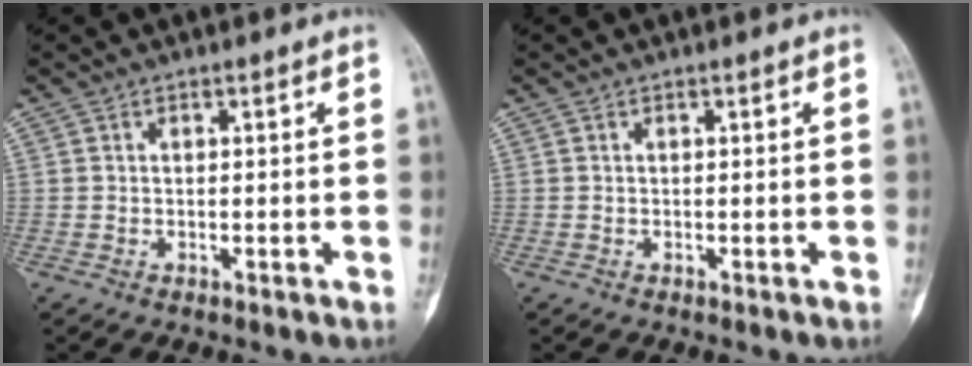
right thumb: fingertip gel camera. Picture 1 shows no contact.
{"total": 0.0}